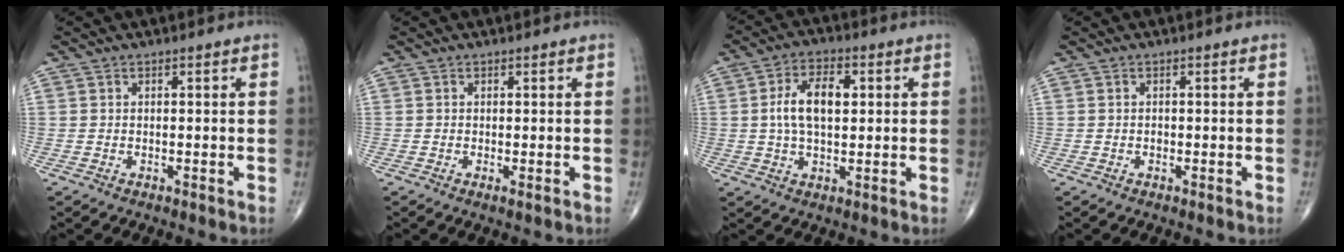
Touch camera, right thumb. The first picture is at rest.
{"total": 0.6, "force": [-0.2, 0.1, 0.6], "torque": [-0.014, -0.003, -0.005]}
{"total": 9.0, "force": [1.2, 4.8, 7.5], "torque": [-0.135, 0.011, 0.019]}
{"total": 0.5, "force": [-0.2, 0.4, 0.3], "torque": [-0.004, 0.001, -0.005]}